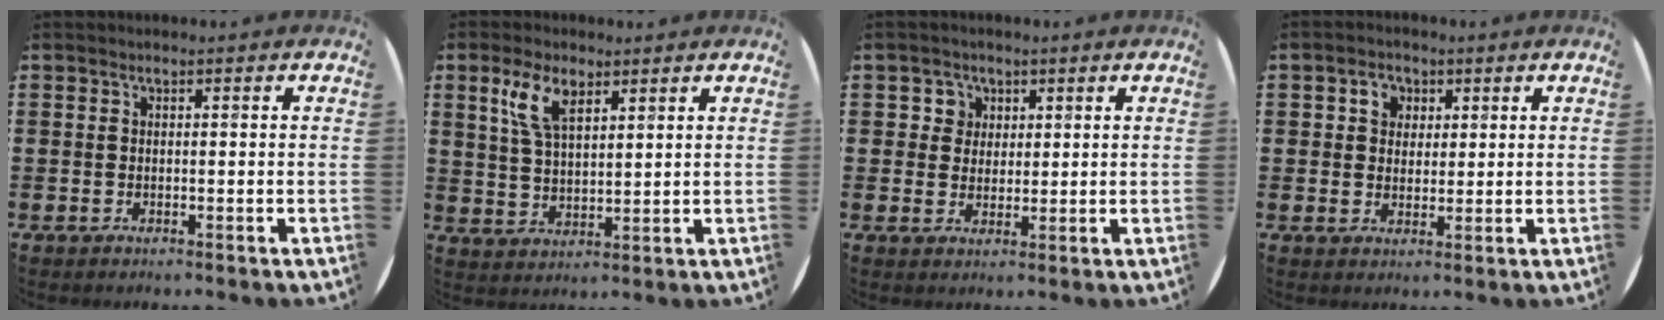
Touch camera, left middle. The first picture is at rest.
{"total": 5.9, "force": [3.6, 2.4, 4.0], "torque": [-0.081, 0.004, 0.062]}
{"total": 2.7, "force": [1.4, 2.3, 0.4], "torque": [-0.007, 0.006, 0.025]}
{"total": 3.1, "force": [1.6, 2.5, 0.9], "torque": [-0.009, 0.005, 0.025]}